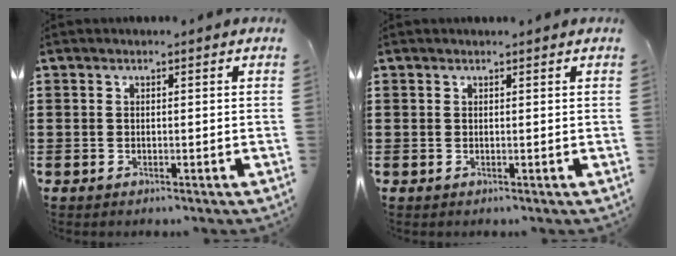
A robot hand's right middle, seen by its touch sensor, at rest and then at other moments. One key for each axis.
{"total": 0.0}